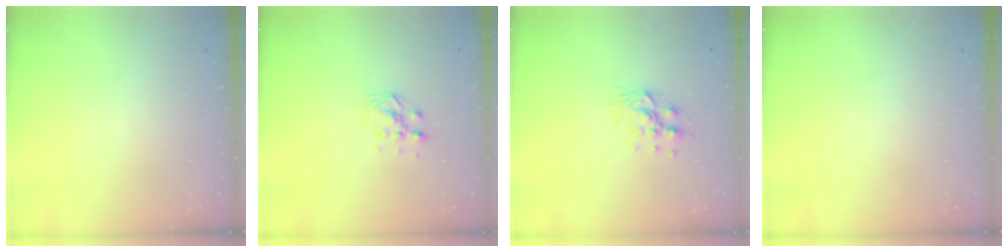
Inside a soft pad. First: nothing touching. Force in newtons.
{"total": 7.3, "press": 7.3, "slide": 0.4}
{"total": 8.3, "press": 8.3, "slide": 0.7}
{"total": 0.0}